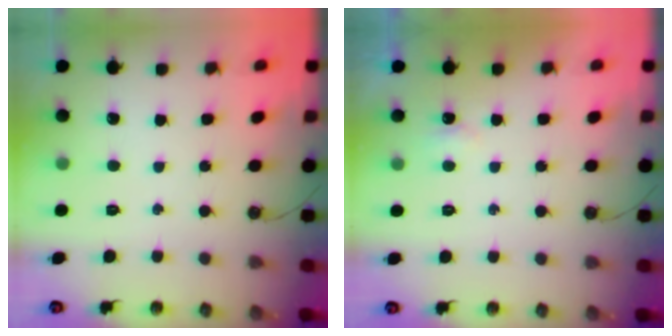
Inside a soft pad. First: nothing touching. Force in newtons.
{"total": 3.2, "press": 3.2, "slide": 0.5}